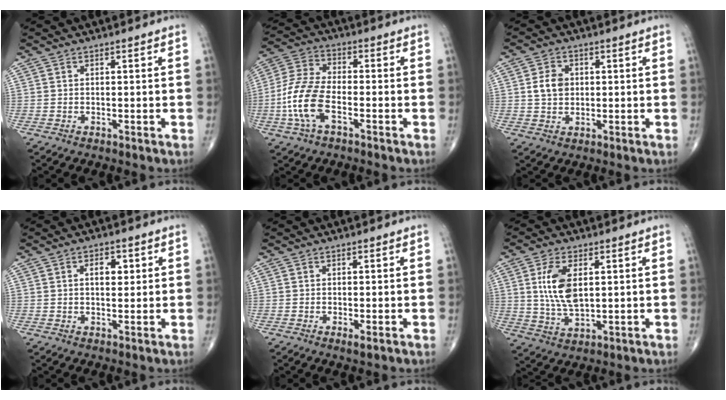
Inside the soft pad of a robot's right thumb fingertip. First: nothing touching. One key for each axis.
{"total": 10.9, "fx": -3.5, "fy": 5.2, "fz": 8.9, "tx": -0.195, "ty": 0.025, "tz": -0.074}
{"total": 4.9, "fx": 0.6, "fy": 3.8, "fz": 2.9, "tx": -0.041, "ty": 0.001, "tz": 0.010}
{"total": 4.2, "fx": 1.2, "fy": 2.3, "fz": 3.3, "tx": -0.039, "ty": -0.003, "tz": 0.016}
{"total": 1.3, "fx": -0.3, "fy": 0.3, "fz": 1.2, "tx": -0.025, "ty": -0.006, "tz": -0.006}
{"total": 9.4, "fx": 2.1, "fy": 4.7, "fz": 7.9, "tx": -0.153, "ty": -0.012, "tz": 0.044}